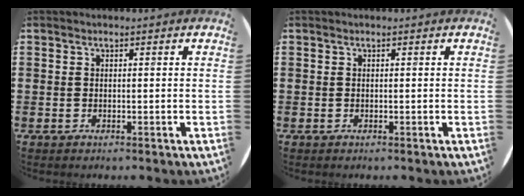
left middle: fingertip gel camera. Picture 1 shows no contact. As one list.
[{"total": 0.0}]